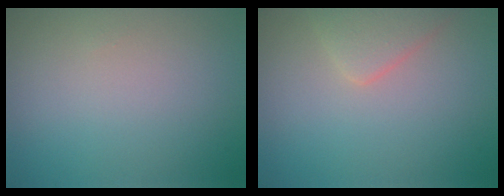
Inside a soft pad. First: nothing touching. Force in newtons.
{"total": 2.4, "press": 2.3, "slide": 0.2}